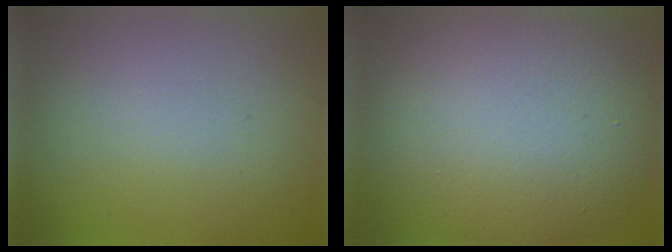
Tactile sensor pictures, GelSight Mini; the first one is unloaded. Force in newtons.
{"total": 12.8, "press": 12.7, "slide": 1.1}